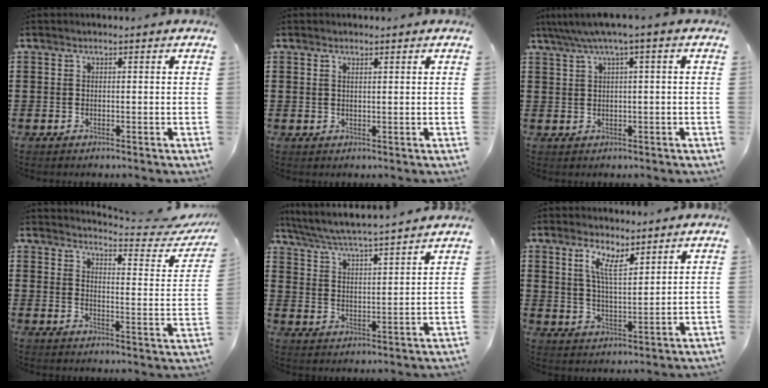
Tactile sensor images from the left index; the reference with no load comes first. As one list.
[{"total": 0.7, "force": [0.5, 0.2, 0.5], "torque": [-0.011, 0.001, 0.008]}, {"total": 2.8, "force": [0.6, -0.2, 2.7], "torque": [-0.050, -0.001, 0.007]}, {"total": 4.3, "force": [3.9, -0.2, 1.7], "torque": [-0.034, -0.040, 0.056]}, {"total": 5.0, "force": [4.8, -0.6, 1.4], "torque": [-0.050, -0.038, 0.076]}, {"total": 6.1, "force": [4.1, 1.6, 4.3], "torque": [-0.096, -0.004, 0.071]}]